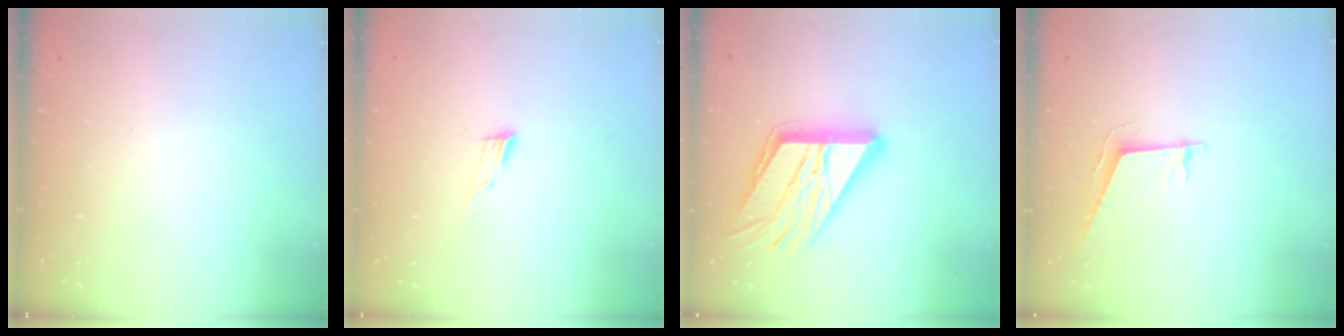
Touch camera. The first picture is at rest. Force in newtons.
{"total": 4.8, "press": 4.7, "slide": 1.0}
{"total": 18.6, "press": 18.5, "slide": 2.2}
{"total": 6.6, "press": 6.2, "slide": 2.4}